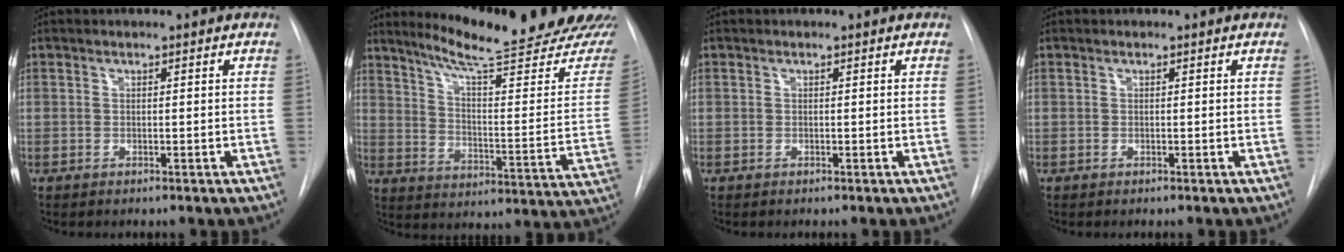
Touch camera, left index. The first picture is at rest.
{"total": 25.8, "force": [22.8, 1.1, 12.1], "torque": [-0.173, -0.105, 0.292]}
{"total": 0.0}
{"total": 0.0}